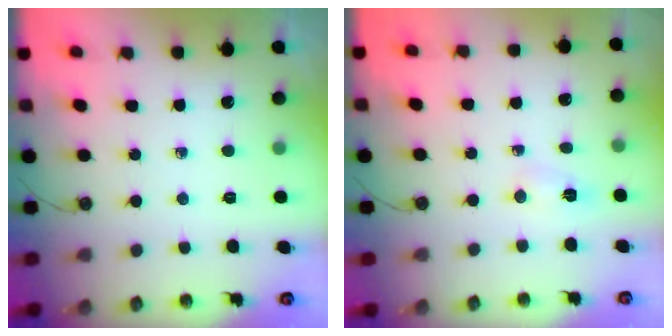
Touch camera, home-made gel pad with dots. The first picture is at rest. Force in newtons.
{"total": 2.7, "press": 2.7, "slide": 0.4}